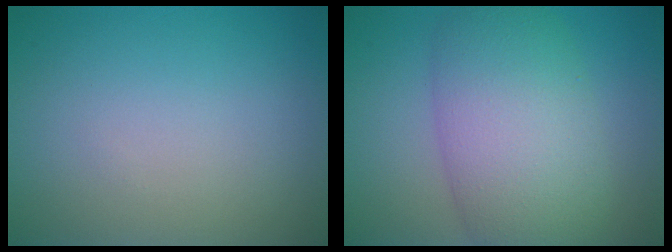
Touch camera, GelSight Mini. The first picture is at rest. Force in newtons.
{"total": 9.1, "press": 9.1, "slide": 0.2}